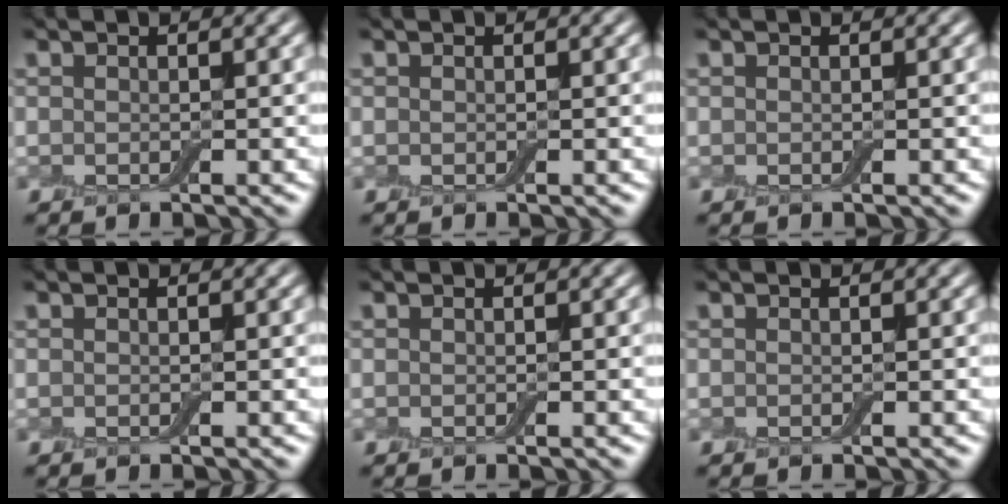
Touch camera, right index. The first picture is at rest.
{"total": 0.0}
{"total": 0.0}
{"total": 0.0}
{"total": 0.0}
{"total": 0.0}